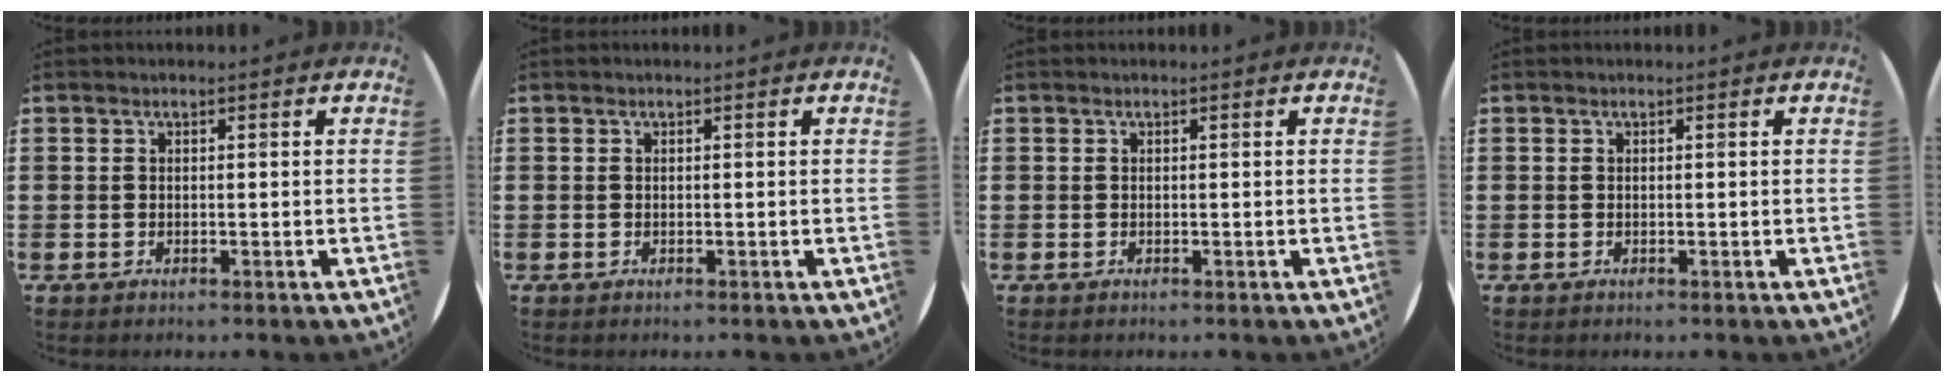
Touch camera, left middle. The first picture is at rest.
{"total": 0.0}
{"total": 0.0}
{"total": 0.0}